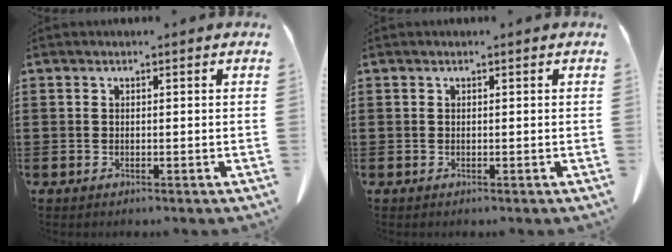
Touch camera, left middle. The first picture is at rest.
{"total": 0.0}